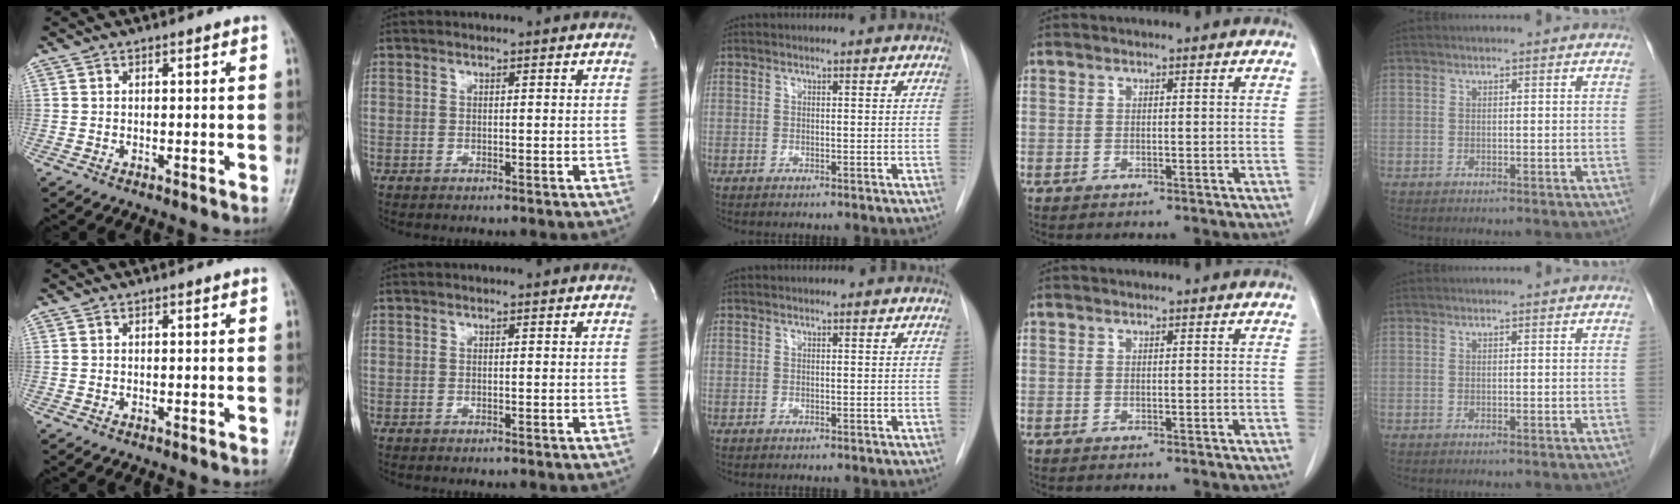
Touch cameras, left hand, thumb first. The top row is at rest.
{}